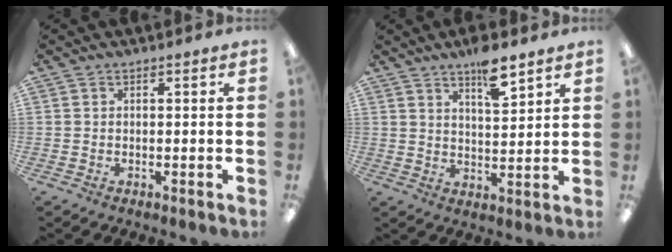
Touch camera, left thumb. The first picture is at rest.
{"total": 8.1, "force": [6.0, 2.3, 4.8], "torque": [-0.062, -0.039, 0.098]}